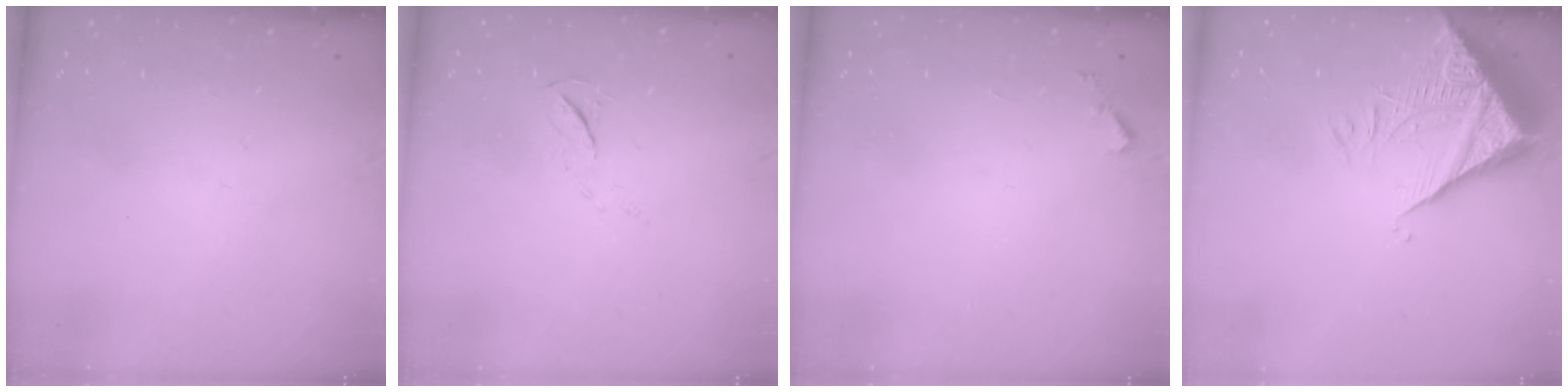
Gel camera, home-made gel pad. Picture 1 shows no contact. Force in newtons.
{"total": 5.2, "press": 5.1, "slide": 0.8}
{"total": 3.3, "press": 3.3, "slide": 0.3}
{"total": 9.0, "press": 8.9, "slide": 0.8}